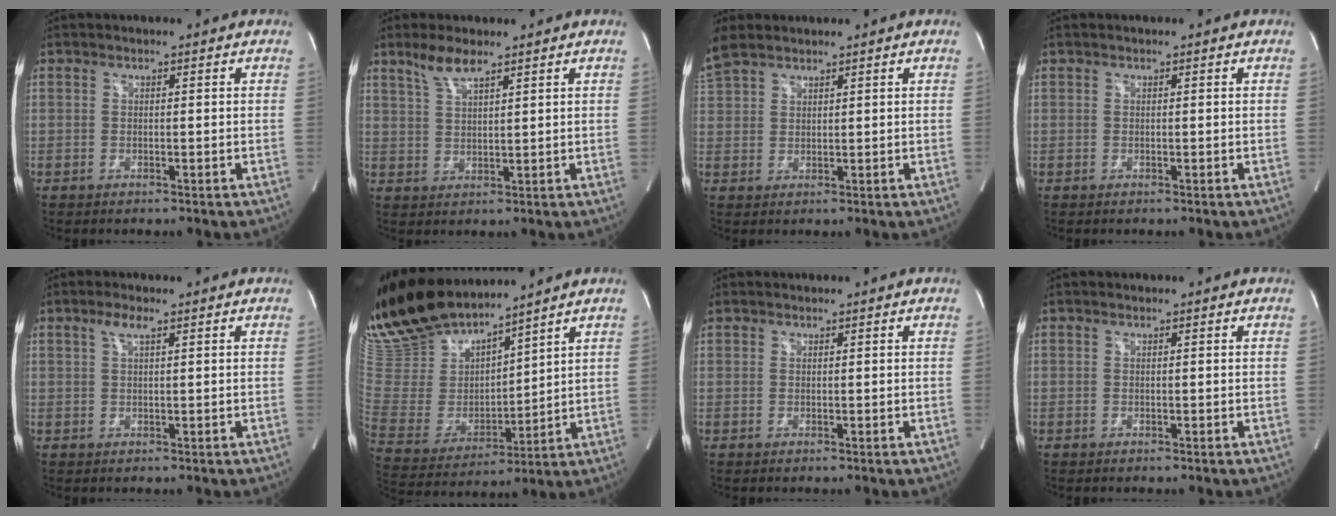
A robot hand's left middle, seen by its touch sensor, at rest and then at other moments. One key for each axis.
{"total": 4.4, "fx": 3.4, "fy": 0.7, "fz": 2.7, "tx": -0.062, "ty": 0.005, "tz": 0.071}
{"total": 5.5, "fx": 4.6, "fy": 2.1, "fz": 2.2, "tx": -0.062, "ty": 0.022, "tz": 0.102}
{"total": 0.0}
{"total": 2.2, "fx": 1.3, "fy": 0.3, "fz": 1.8, "tx": -0.042, "ty": 0.006, "tz": 0.026}
{"total": 17.9, "fx": 15.8, "fy": 4.2, "fz": 7.4, "tx": -0.152, "ty": -0.002, "tz": 0.316}
{"total": 1.0, "fx": 0.8, "fy": 0.6, "fz": 0.0, "tx": -0.006, "ty": 0.015, "tz": 0.017}
{"total": 0.0}